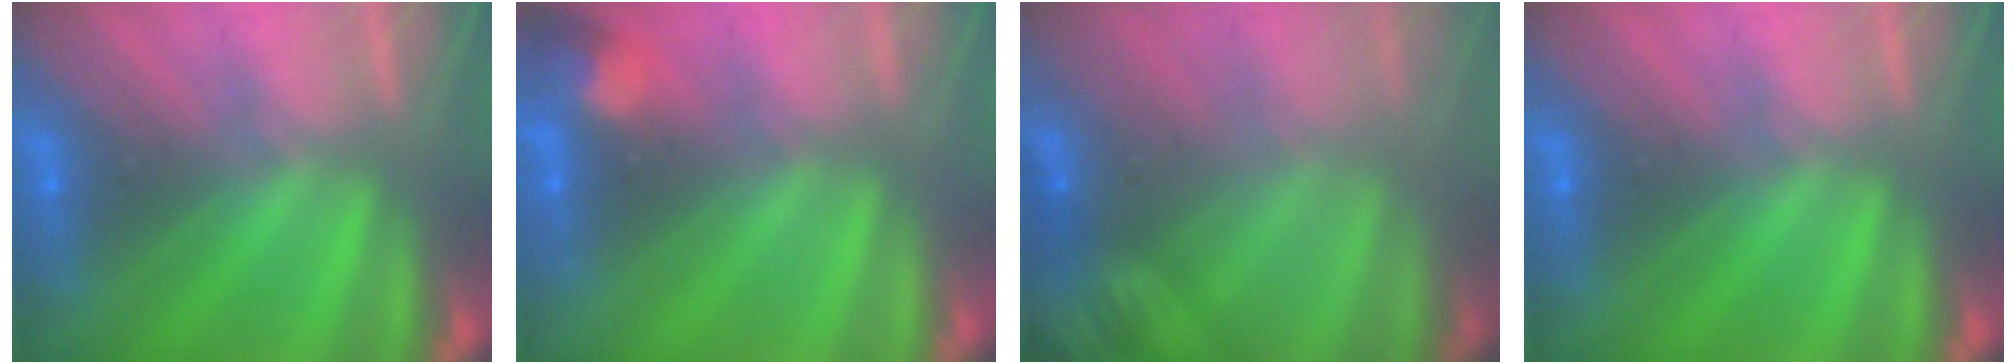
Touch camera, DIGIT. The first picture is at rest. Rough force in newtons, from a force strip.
{"total": 2.8}
{"total": 3.2}
{"total": 0.0}